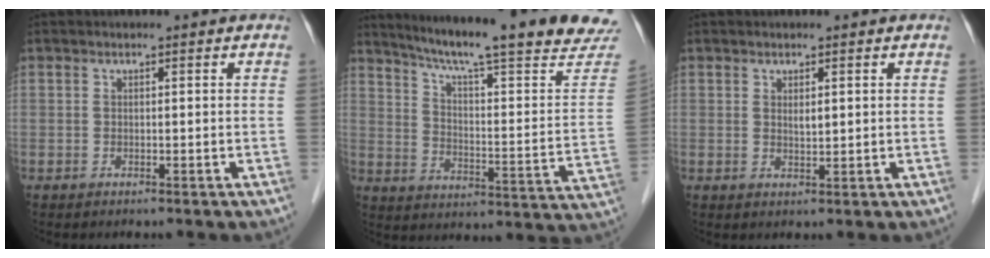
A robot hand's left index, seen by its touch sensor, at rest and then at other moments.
{"total": 24.9, "force": [21.3, 1.0, 12.9], "torque": [-0.193, -0.053, 0.278]}
{"total": 1.5, "force": [0.4, 0.5, 1.3], "torque": [-0.024, -0.002, 0.011]}